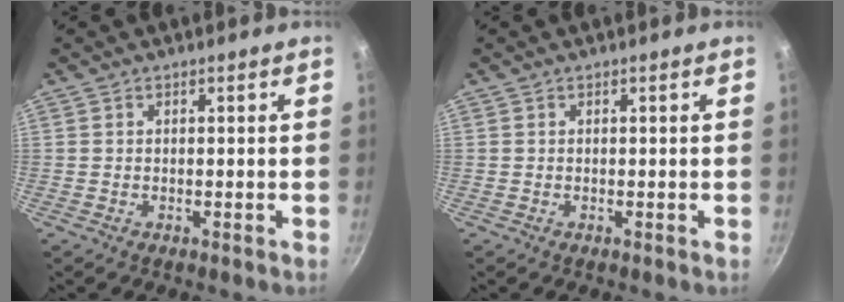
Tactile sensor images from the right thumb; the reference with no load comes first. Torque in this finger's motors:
{"motor_torque": [0.01, 0.01, 0.15, 0.08, 0.00]}